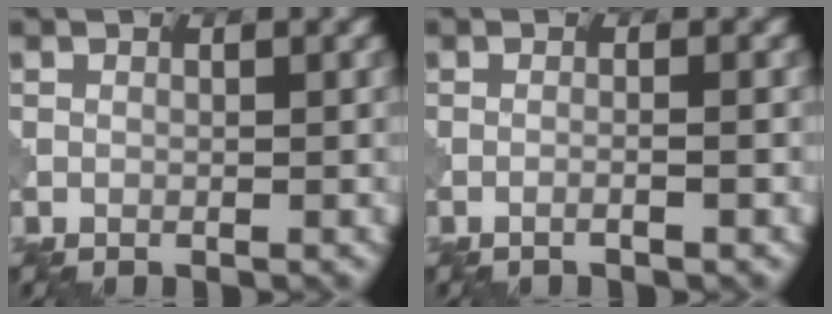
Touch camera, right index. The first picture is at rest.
{"total": 1.3, "force": [-0.5, 0.4, 1.1], "torque": [0.006, 0.002, -0.027]}